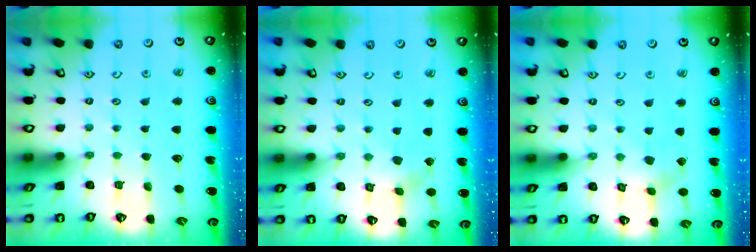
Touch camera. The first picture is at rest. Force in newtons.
{"total": 1.8, "press": 1.8, "slide": 0.2}
{"total": 3.1, "press": 3.1, "slide": 0.3}